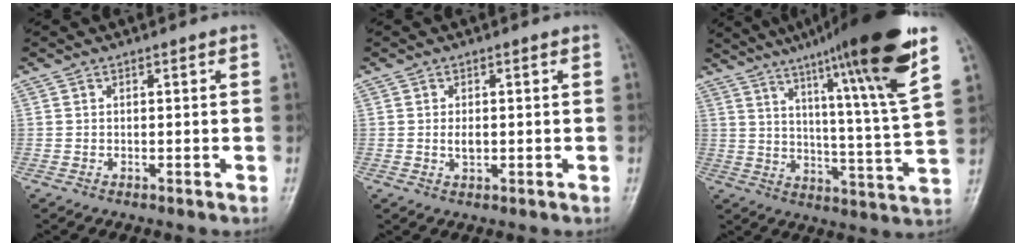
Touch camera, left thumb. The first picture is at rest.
{"total": 2.1, "force": [0.0, 1.2, 1.8], "torque": [-0.030, -0.002, 0.000]}
{"total": 23.1, "force": [14.2, 1.0, 18.2], "torque": [-0.255, -0.051, 0.208]}